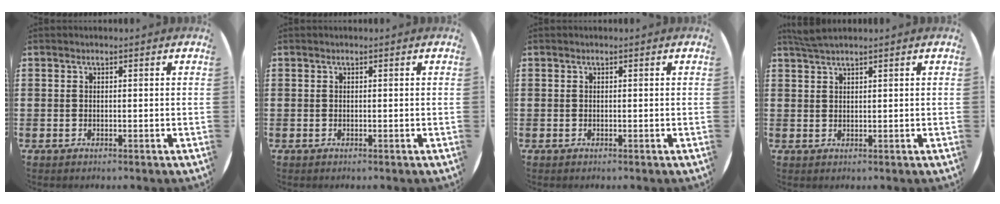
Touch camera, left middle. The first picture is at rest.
{"total": 0.0}
{"total": 0.0}
{"total": 2.0, "force": [1.8, 0.0, 0.8], "torque": [-0.017, 0.002, 0.035]}